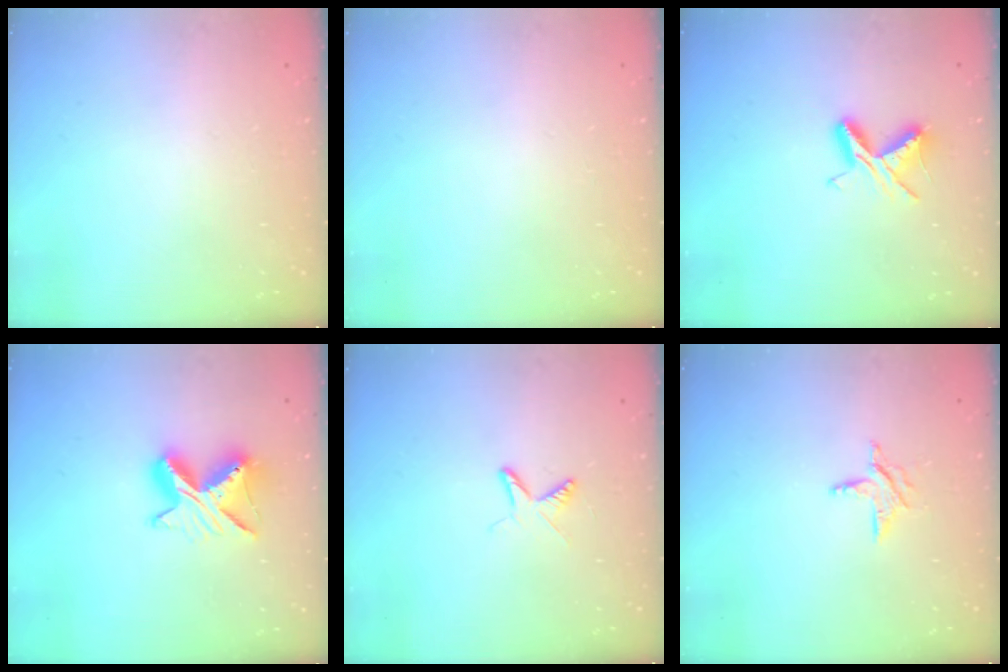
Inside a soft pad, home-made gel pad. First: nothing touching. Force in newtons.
{"total": 0.0}
{"total": 7.1, "press": 7.0, "slide": 0.7}
{"total": 9.4, "press": 9.4, "slide": 0.2}
{"total": 5.7, "press": 5.7, "slide": 0.6}
{"total": 6.5, "press": 6.5, "slide": 0.2}